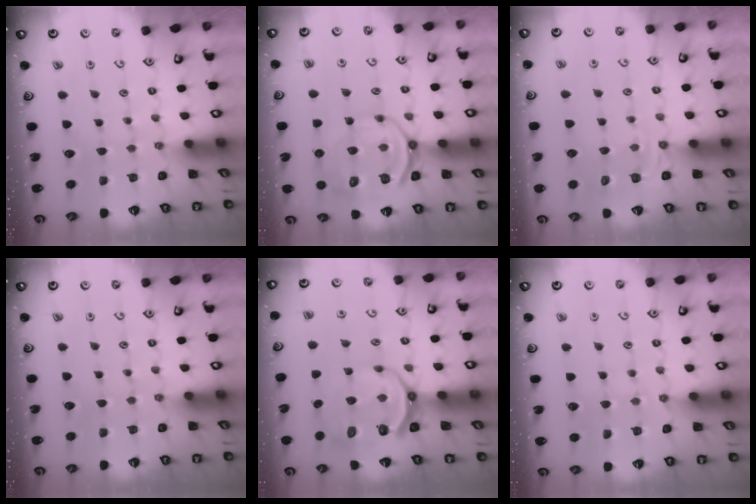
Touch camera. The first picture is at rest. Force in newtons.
{"total": 11.5, "press": 11.2, "slide": 2.6}
{"total": 3.9, "press": 3.3, "slide": 2.2}
{"total": 0.0}
{"total": 8.7, "press": 8.0, "slide": 3.4}
{"total": 5.2, "press": 5.2, "slide": 0.7}